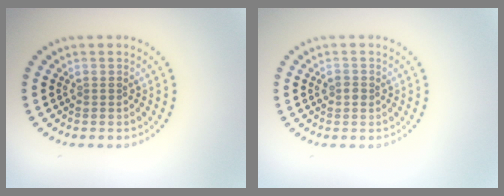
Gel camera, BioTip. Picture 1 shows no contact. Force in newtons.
{"total": 1.0, "press": 1.0, "slide": 0.2}